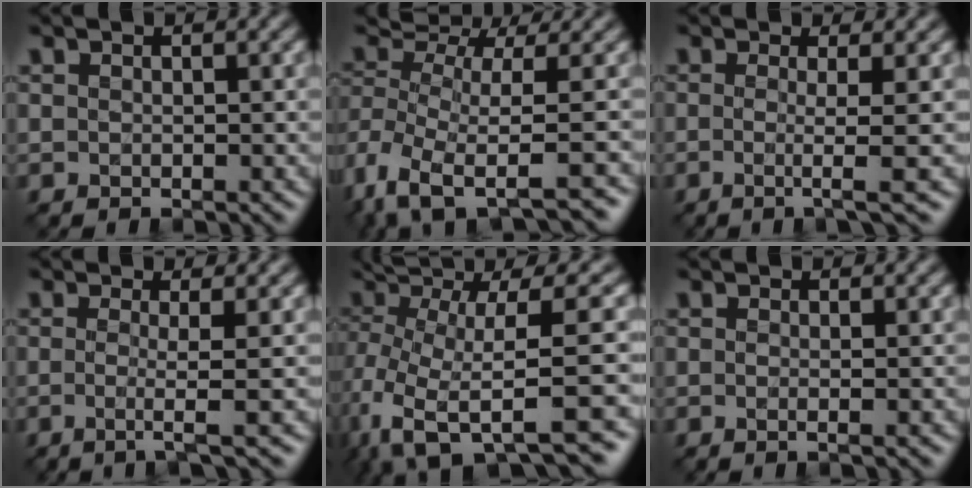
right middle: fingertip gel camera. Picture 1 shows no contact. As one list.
[{"total": 7.5, "force": [-2.5, 4.3, 5.6], "torque": [-0.121, 0.010, -0.013]}, {"total": 3.2, "force": [-0.2, 0.6, 3.1], "torque": [-0.051, -0.005, -0.013]}, {"total": 2.7, "force": [-0.3, 0.5, 2.7], "torque": [-0.046, -0.007, -0.016]}, {"total": 10.9, "force": [-0.8, 3.0, 10.4], "torque": [-0.195, 0.014, 0.007]}, {"total": 1.3, "force": [0.1, 0.6, 1.2], "torque": [-0.011, -0.008, -0.022]}]